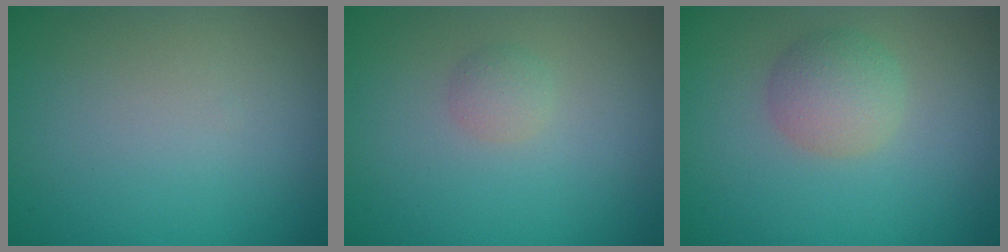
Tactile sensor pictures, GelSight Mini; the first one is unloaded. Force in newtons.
{"total": 1.1, "press": 1.1, "slide": 0.1}
{"total": 2.9, "press": 2.9, "slide": 0.0}